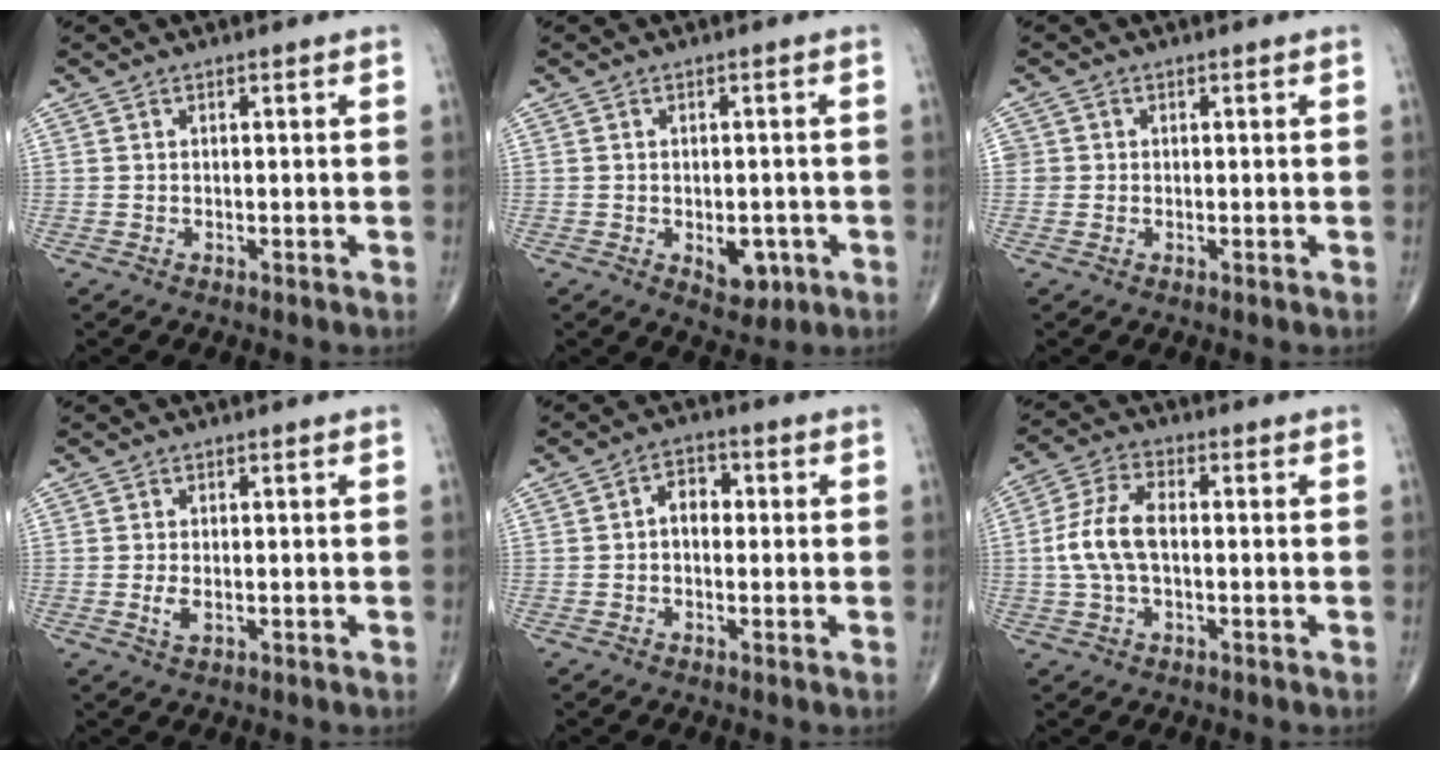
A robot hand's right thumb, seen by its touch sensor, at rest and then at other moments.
{"total": 4.9, "force": [-1.5, 3.1, 3.6], "torque": [-0.026, 0.004, -0.009]}
{"total": 1.5, "force": [0.0, 1.5, 0.1], "torque": [0.008, 0.004, -0.002]}
{"total": 1.9, "force": [-0.3, 1.0, 1.6], "torque": [-0.037, -0.005, -0.005]}
{"total": 4.3, "force": [0.1, 3.1, 3.0], "torque": [-0.030, 0.017, -0.009]}
{"total": 8.6, "force": [-0.3, 4.6, 7.3], "torque": [-0.157, 0.023, -0.010]}